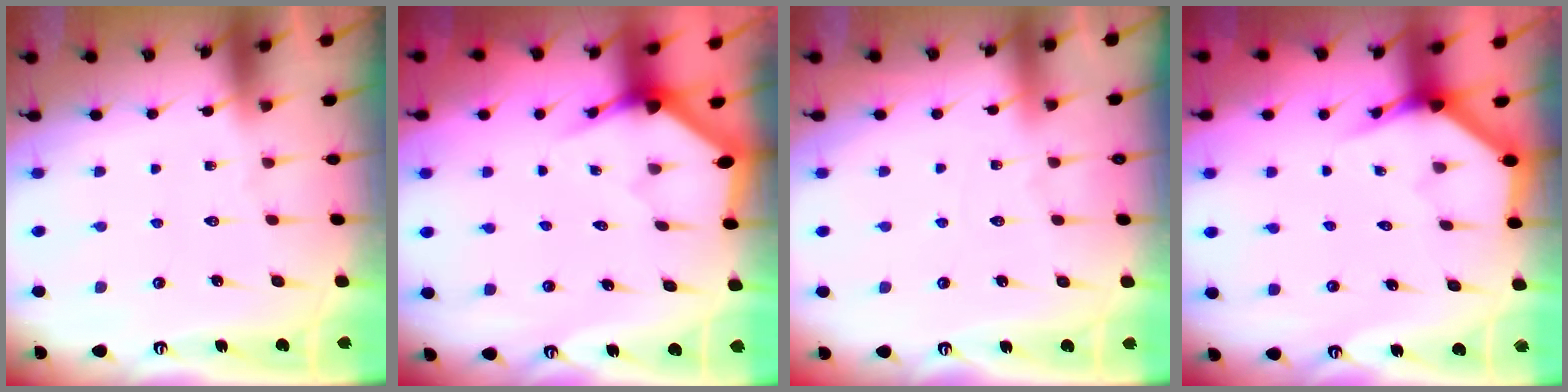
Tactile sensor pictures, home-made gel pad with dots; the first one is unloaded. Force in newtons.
{"total": 3.4, "press": 3.4, "slide": 0.1}
{"total": 2.6, "press": 2.6, "slide": 0.3}
{"total": 3.7, "press": 3.7, "slide": 0.4}